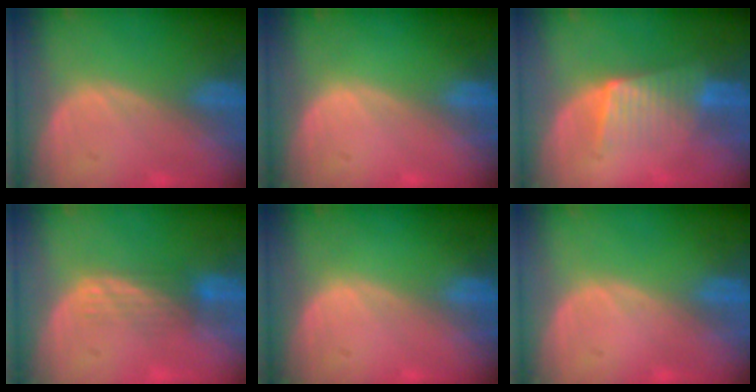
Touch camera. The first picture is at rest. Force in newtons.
{"total": 0.0}
{"total": 5.7, "press": 5.4, "slide": 1.8}
{"total": 3.4, "press": 3.0, "slide": 1.7}
{"total": 0.0}
{"total": 0.0}